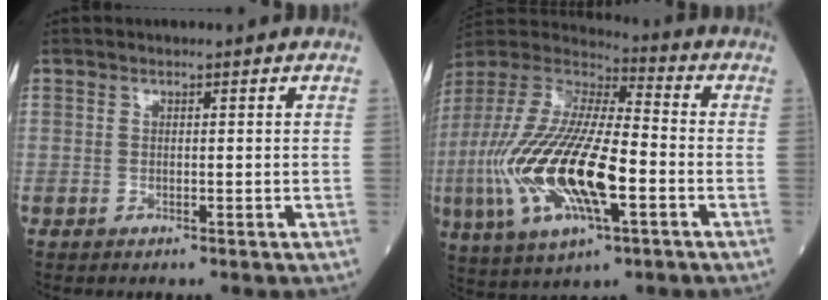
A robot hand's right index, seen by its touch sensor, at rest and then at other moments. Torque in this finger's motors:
{"motor_torque": [1.72, -0.42, 1.05, 0.21]}